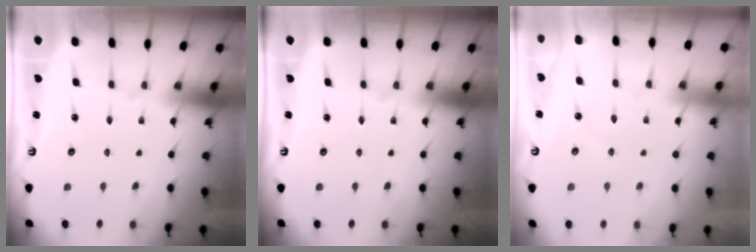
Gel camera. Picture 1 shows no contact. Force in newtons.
{"total": 0.0}
{"total": 1.8, "press": 1.8, "slide": 0.2}